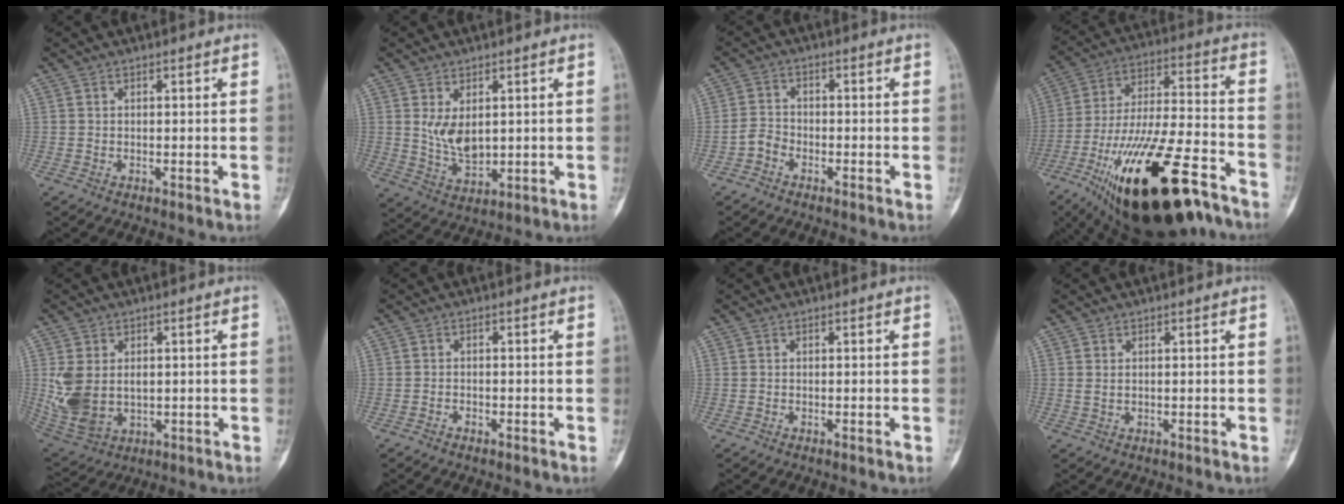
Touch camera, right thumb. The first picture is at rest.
{"total": 6.3, "force": [1.4, 3.6, 4.9], "torque": [-0.076, -0.015, 0.039]}
{"total": 2.8, "force": [-1.8, 1.9, 1.1], "torque": [-0.014, 0.017, -0.041]}
{"total": 29.4, "force": [-17.4, 9.6, 21.7], "torque": [-0.363, 0.059, -0.284]}
{"total": 10.5, "force": [0.5, 7.4, 7.5], "torque": [-0.152, -0.005, 0.033]}
{"total": 1.0, "force": [-0.7, 0.5, 0.4], "torque": [-0.006, 0.005, -0.014]}
{"total": 0.0}
{"total": 1.0, "force": [0.3, 0.6, 0.8], "torque": [-0.021, 0.005, 0.013]}